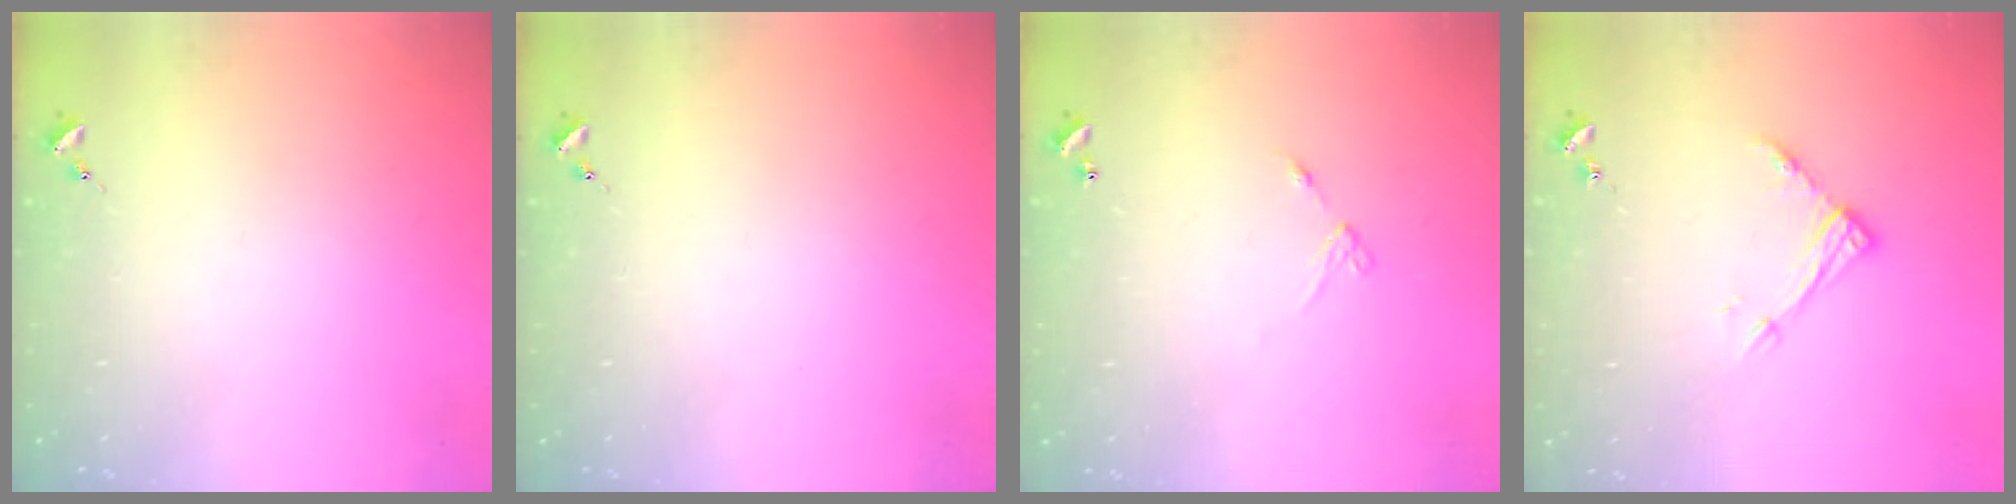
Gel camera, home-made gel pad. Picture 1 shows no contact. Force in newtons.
{"total": 0.0}
{"total": 4.6, "press": 4.6, "slide": 0.5}
{"total": 11.0, "press": 11.0, "slide": 0.8}